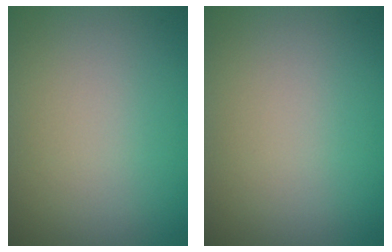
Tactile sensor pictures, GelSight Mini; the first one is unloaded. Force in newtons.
{"total": 0.0}